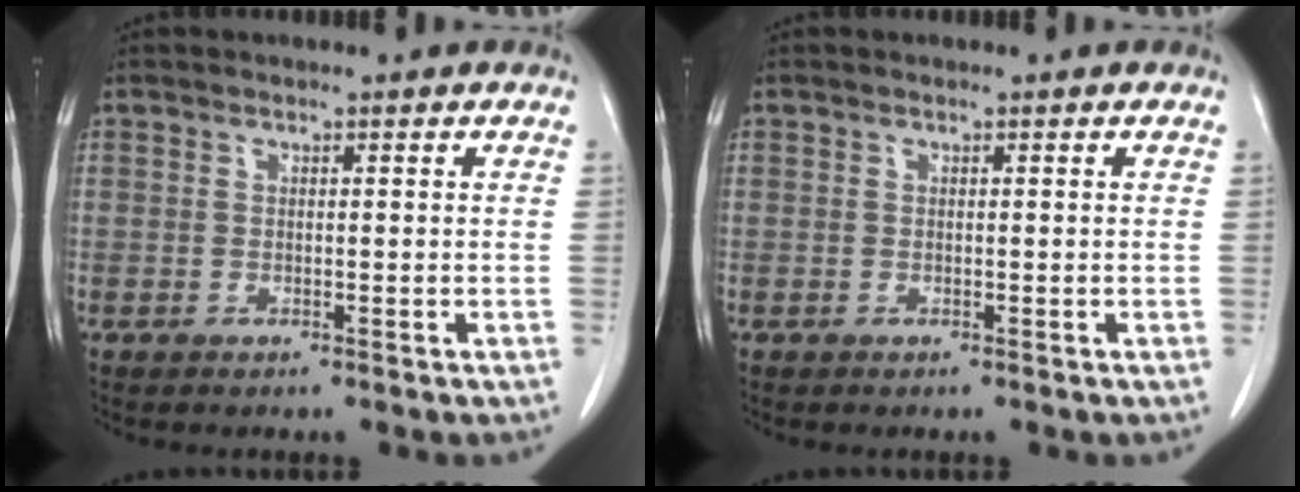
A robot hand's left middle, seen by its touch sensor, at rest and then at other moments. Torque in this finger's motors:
{"motor_torque": [-0.05, 0.05, 0.06, 0.00]}